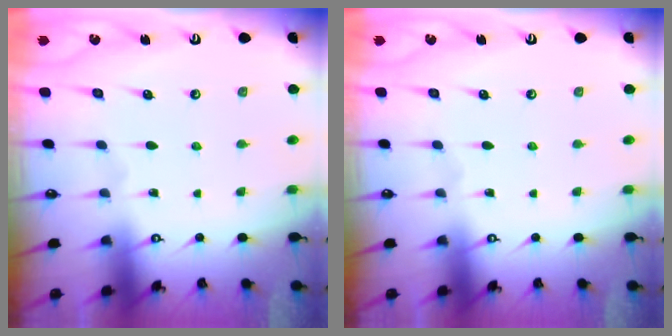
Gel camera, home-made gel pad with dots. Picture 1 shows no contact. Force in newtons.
{"total": 0.0}